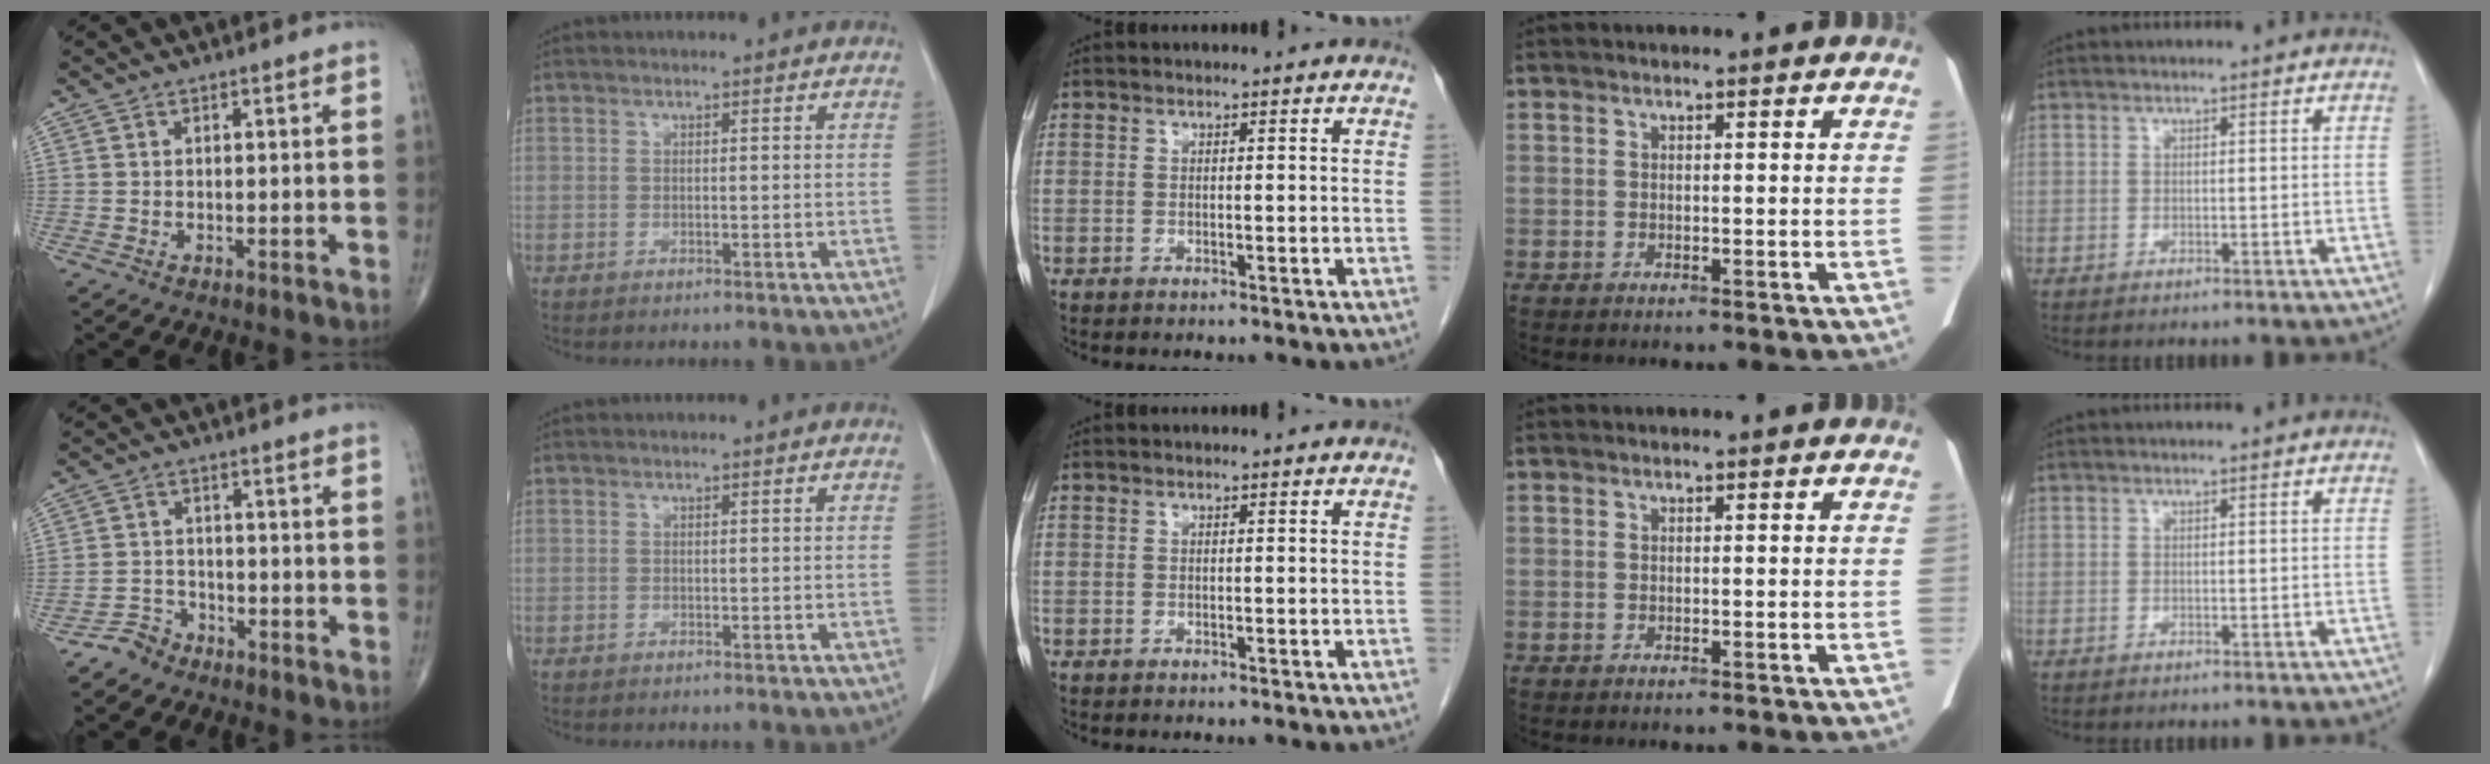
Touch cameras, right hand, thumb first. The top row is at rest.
{"thumb": {"total": 3.7, "force": [-3.1, 2.1, 0.0], "torque": [0.012, 0.018, -0.062]}}